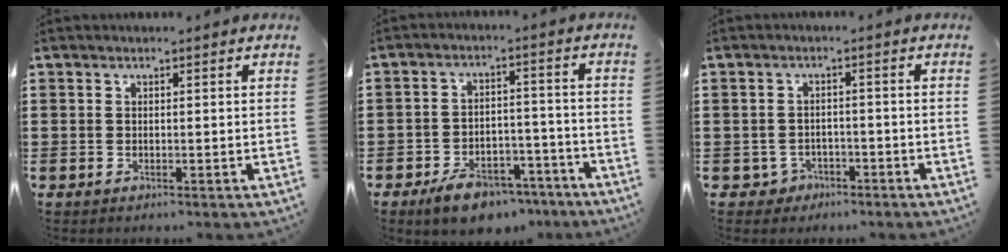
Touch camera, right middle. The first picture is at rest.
{"total": 6.9, "force": [-5.7, 2.8, 2.6], "torque": [-0.041, 0.024, -0.106]}
{"total": 2.3, "force": [-1.8, 1.4, 0.3], "torque": [-0.014, 0.001, -0.039]}